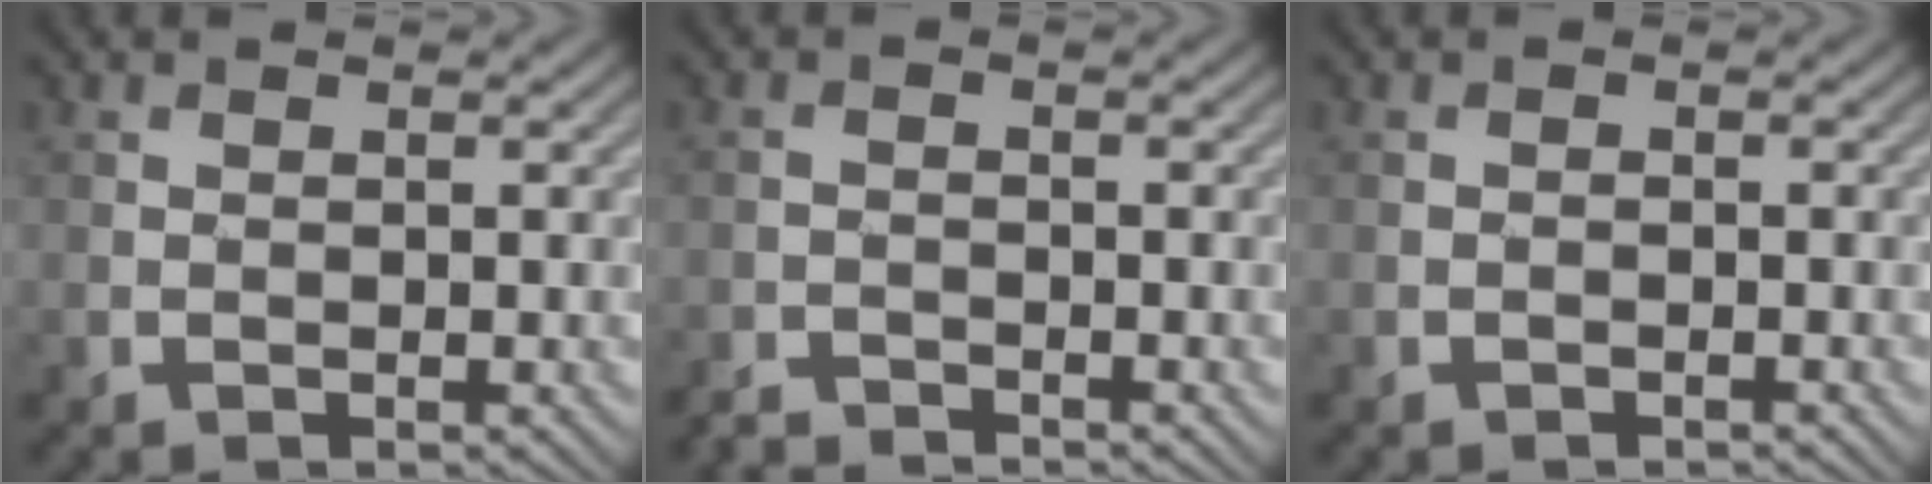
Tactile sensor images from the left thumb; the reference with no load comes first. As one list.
[{"total": 2.2, "force": [-2.2, 0.2, 0.3], "torque": [-0.004, -0.005, -0.047]}, {"total": 0.5, "force": [-0.5, 0.1, 0.2], "torque": [0.000, 0.000, -0.009]}]